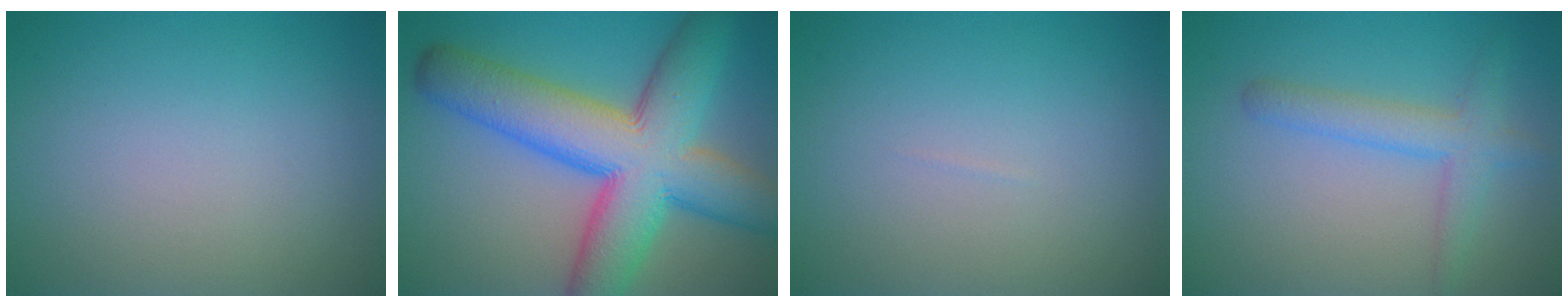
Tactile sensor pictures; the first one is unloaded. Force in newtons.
{"total": 12.2, "press": 12.2, "slide": 0.3}
{"total": 0.0}
{"total": 3.1, "press": 3.1, "slide": 0.1}